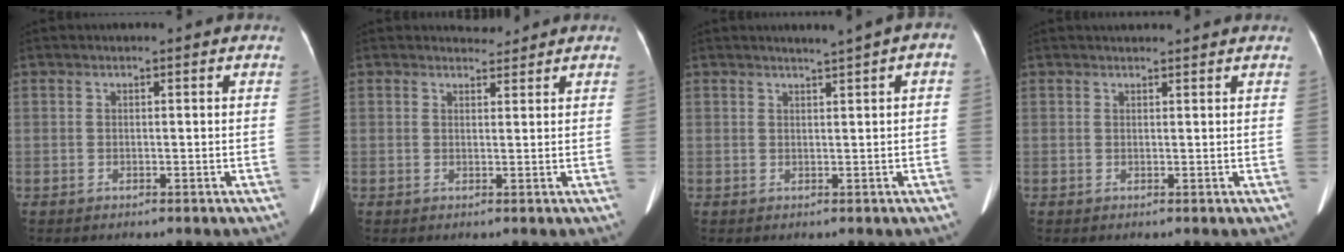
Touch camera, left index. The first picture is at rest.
{"total": 1.9, "force": [1.8, 0.5, -0.2], "torque": [0.003, -0.001, 0.027]}
{"total": 2.3, "force": [1.0, 0.2, 2.1], "torque": [-0.024, 0.013, 0.014]}
{"total": 3.6, "force": [3.4, 0.3, 0.8], "torque": [-0.015, 0.024, 0.043]}